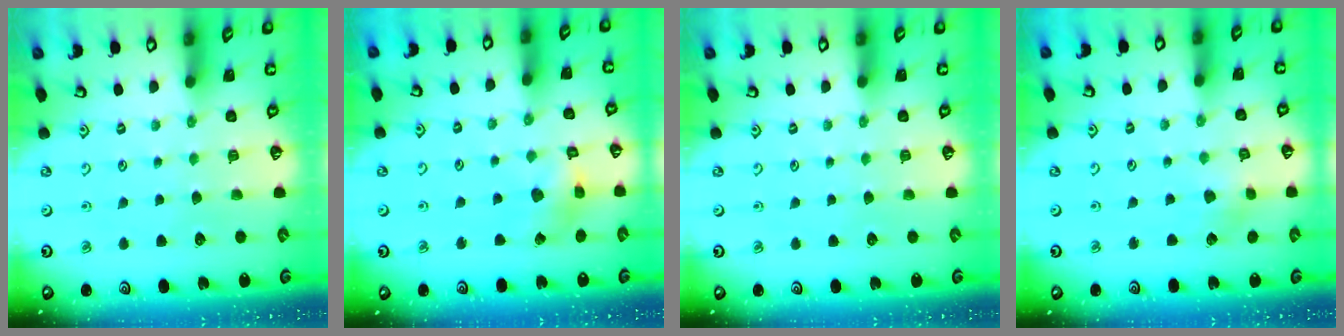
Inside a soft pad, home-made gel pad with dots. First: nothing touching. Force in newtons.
{"total": 6.7, "press": 6.7, "slide": 0.4}
{"total": 0.0}
{"total": 2.4, "press": 2.3, "slide": 0.6}